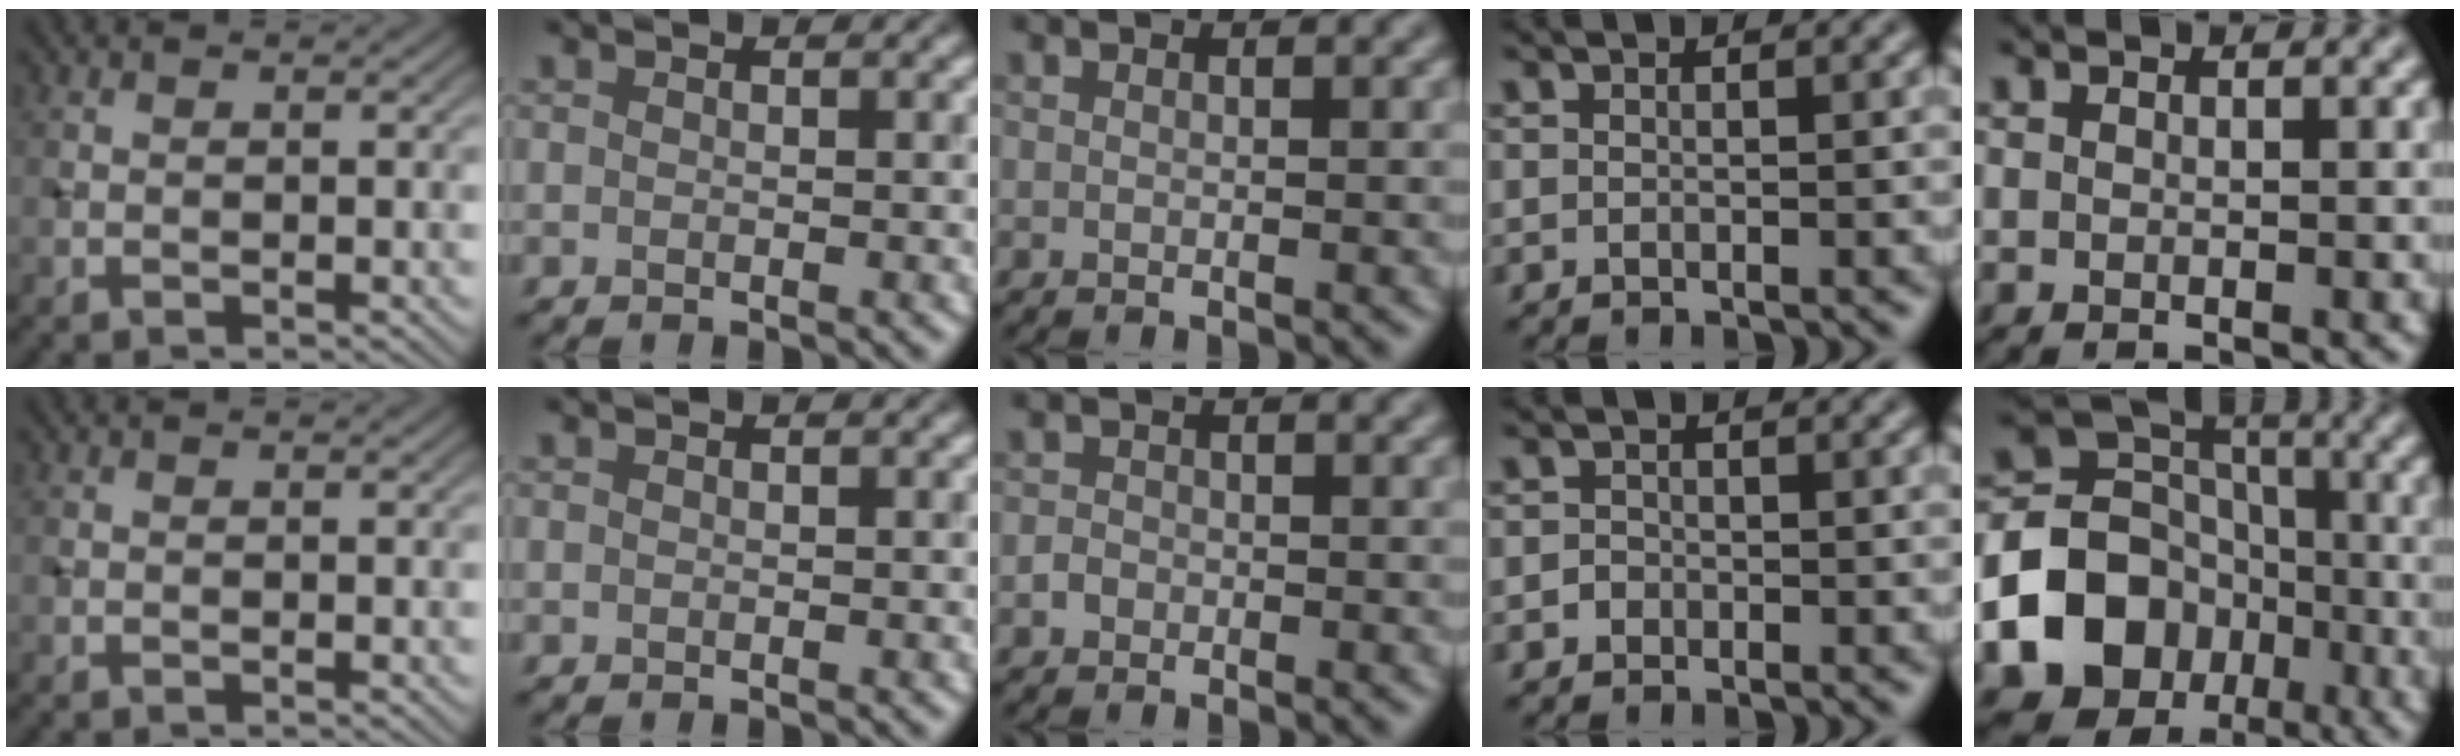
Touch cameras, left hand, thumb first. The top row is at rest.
{"middle": {"total": 1.0, "force": [-0.5, 0.8, 0.2], "torque": [0.000, 0.000, -0.011]}, "ring": {"total": 0.9, "force": [-0.4, 0.8, 0.1], "torque": [0.004, -0.001, -0.008]}, "little": {"total": 12.1, "force": [-4.5, 10.1, 5.1], "torque": [-0.112, -0.014, -0.094]}}